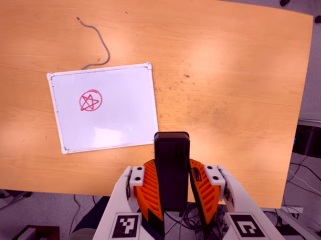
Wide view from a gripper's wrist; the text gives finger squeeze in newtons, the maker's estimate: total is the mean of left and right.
{"total": 9.1, "left": 7.6, "right": 10.6}